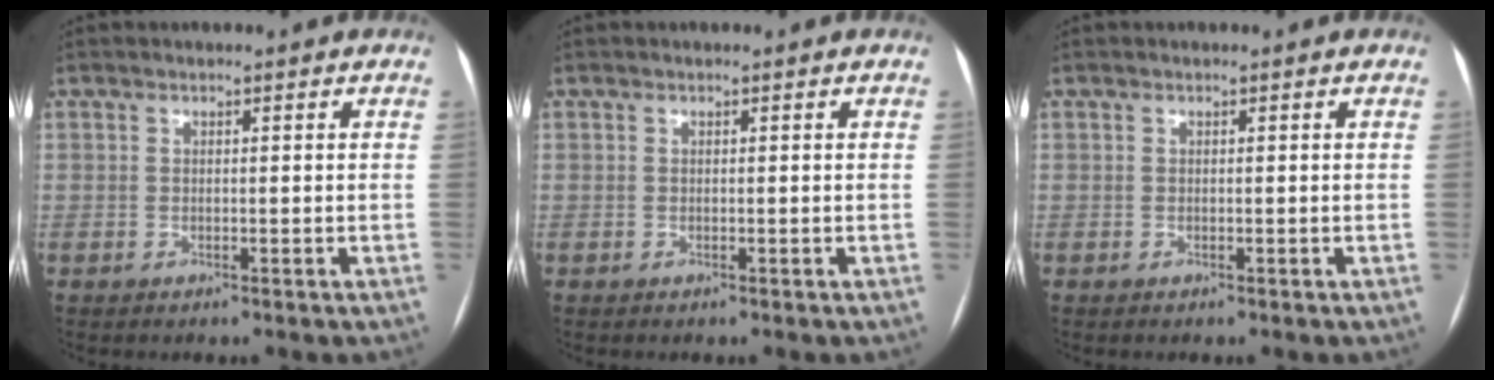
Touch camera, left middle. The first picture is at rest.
{"total": 0.0}
{"total": 0.0}